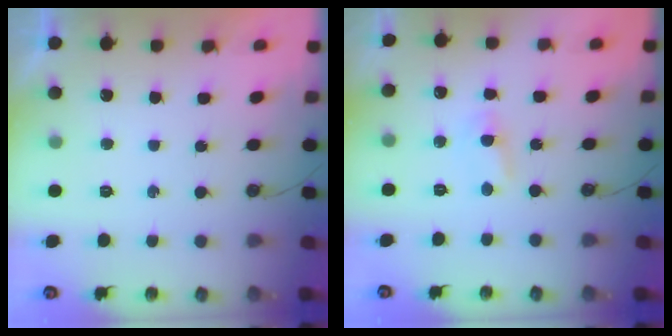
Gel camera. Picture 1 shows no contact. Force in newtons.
{"total": 2.5, "press": 2.5, "slide": 0.3}